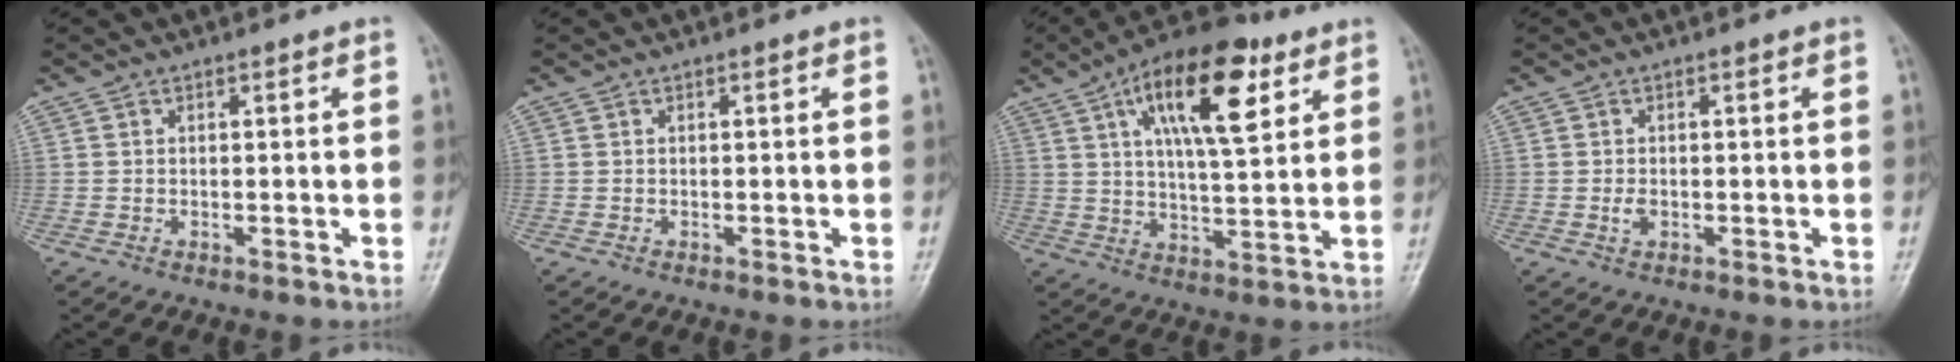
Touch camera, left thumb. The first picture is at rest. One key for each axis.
{"total": 0.0}
{"total": 17.6, "fx": 7.7, "fy": 6.9, "fz": 14.2, "tx": -0.205, "ty": -0.015, "tz": 0.120}
{"total": 1.6, "fx": -0.3, "fy": 1.1, "fz": 1.2, "tx": -0.020, "ty": -0.001, "tz": -0.007}